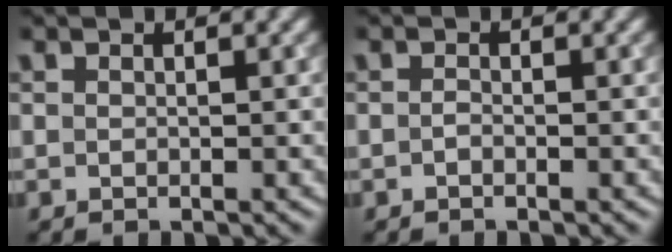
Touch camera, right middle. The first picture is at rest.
{"total": 0.5, "force": [-0.3, 0.3, 0.4], "torque": [-0.008, 0.000, -0.005]}